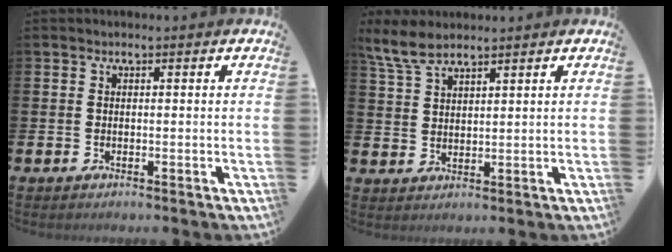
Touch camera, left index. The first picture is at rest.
{"total": 5.7, "force": [4.9, 1.5, 2.5], "torque": [-0.059, -0.014, 0.090]}